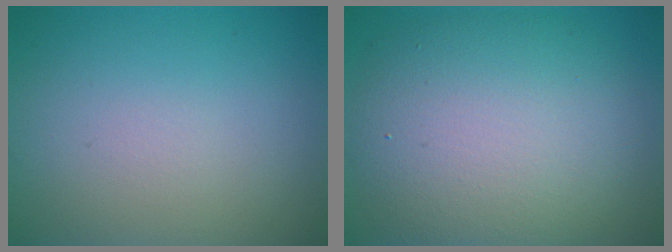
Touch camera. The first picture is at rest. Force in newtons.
{"total": 9.7, "press": 9.7, "slide": 0.6}